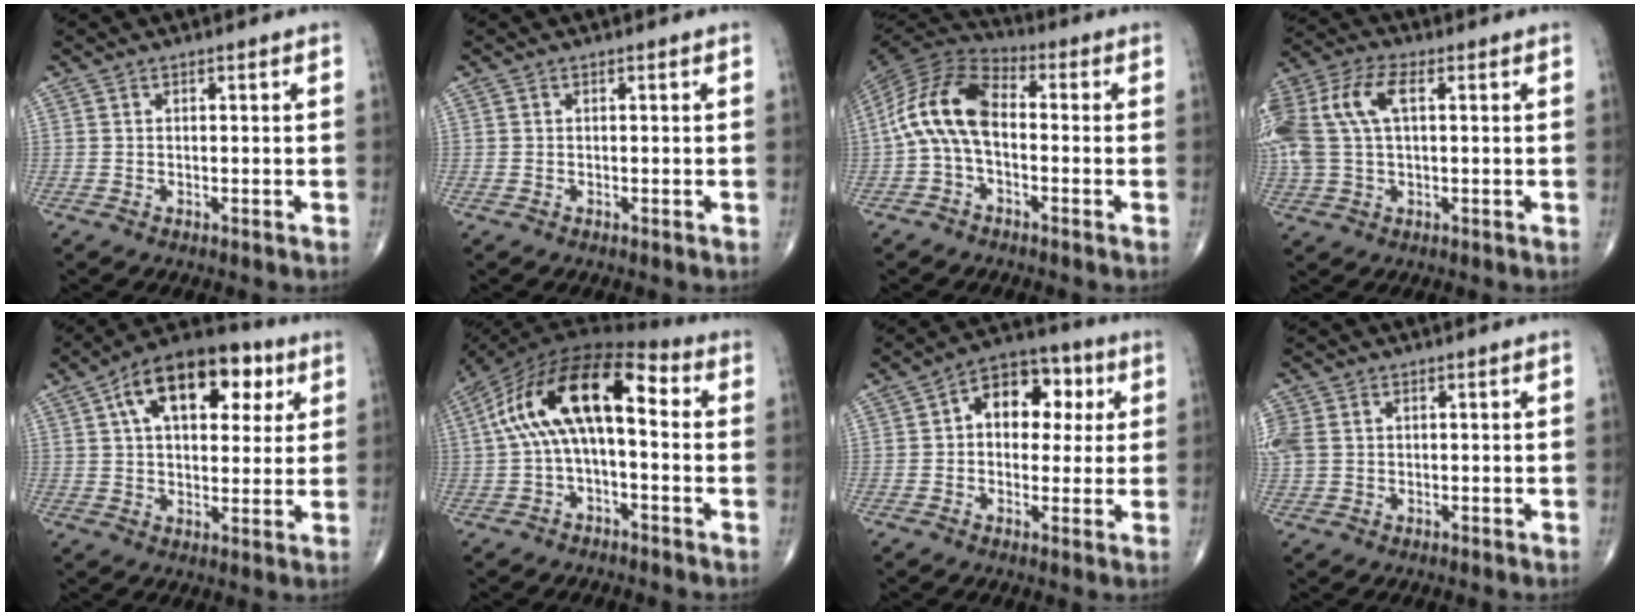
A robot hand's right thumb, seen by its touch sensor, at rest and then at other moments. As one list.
[{"total": 0.0}, {"total": 12.8, "force": [-0.7, 7.3, 10.5], "torque": [-0.204, 0.036, -0.028]}, {"total": 16.4, "force": [3.6, 9.0, 13.2], "torque": [-0.333, 0.034, 0.065]}, {"total": 18.6, "force": [6.9, 10.3, 13.9], "torque": [-0.182, 0.008, 0.101]}, {"total": 17.1, "force": [1.6, 8.0, 15.0], "torque": [-0.267, 0.056, 0.017]}, {"total": 11.9, "force": [2.5, 8.2, 8.3], "torque": [-0.078, 0.021, 0.028]}, {"total": 5.6, "force": [1.0, 4.3, 3.4], "torque": [-0.099, 0.010, 0.028]}]